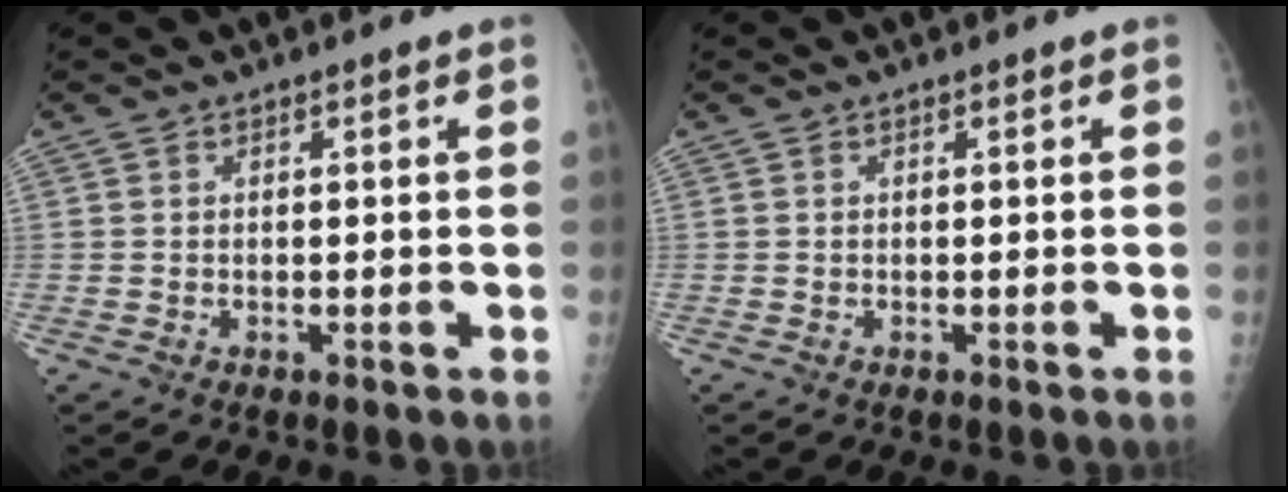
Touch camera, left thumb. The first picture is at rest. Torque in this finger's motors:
{"motor_torque": [0.01, 0.01, -0.07, -0.01, 0.00]}